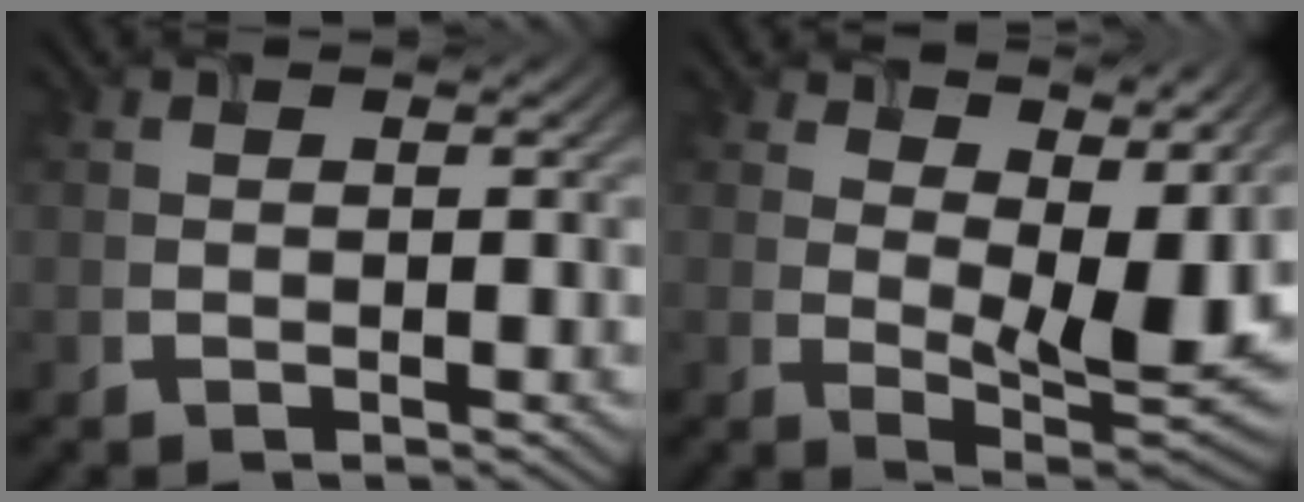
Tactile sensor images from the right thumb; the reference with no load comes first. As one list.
[{"total": 11.2, "force": [5.3, 5.1, 8.3], "torque": [-0.137, -0.011, 0.093]}]